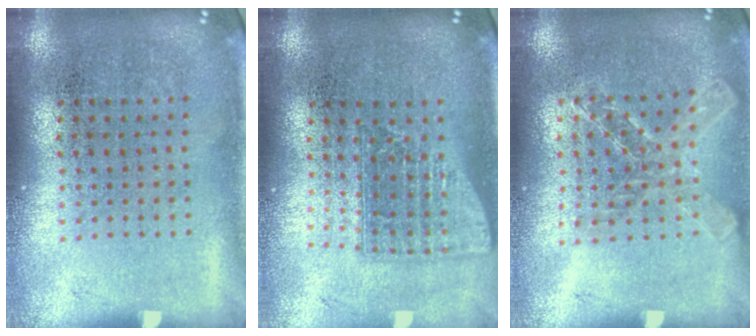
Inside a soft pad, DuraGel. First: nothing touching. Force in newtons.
{"total": 1.5, "press": 1.2, "slide": 0.9}
{"total": 1.4, "press": 1.3, "slide": 0.4}